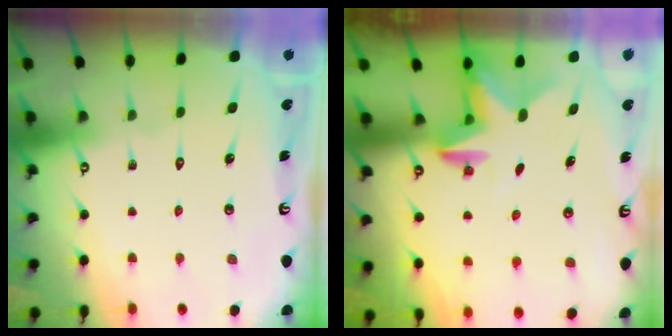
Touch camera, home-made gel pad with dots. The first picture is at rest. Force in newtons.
{"total": 2.8, "press": 2.8, "slide": 0.5}